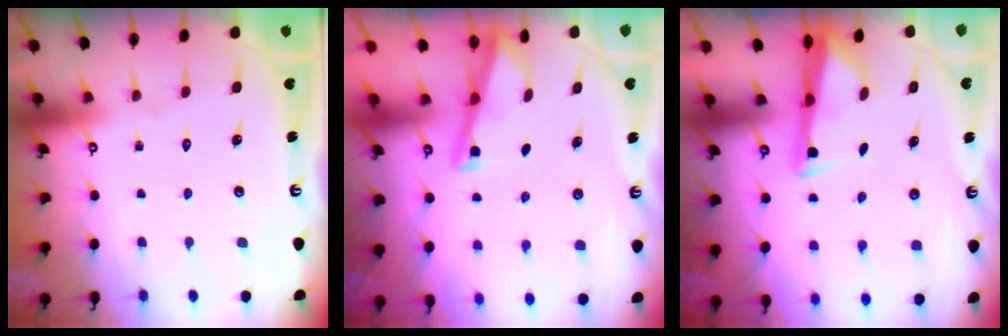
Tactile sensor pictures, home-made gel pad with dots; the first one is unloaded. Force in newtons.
{"total": 2.7, "press": 2.7, "slide": 0.2}
{"total": 2.9, "press": 2.7, "slide": 0.8}